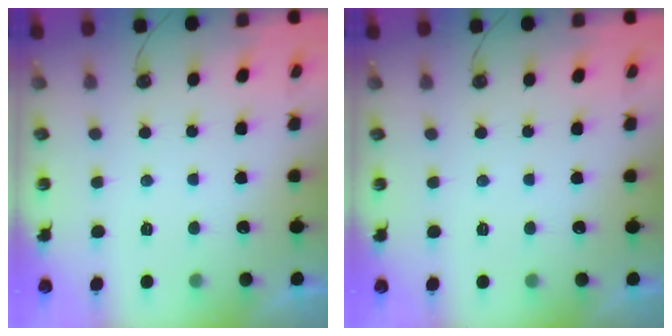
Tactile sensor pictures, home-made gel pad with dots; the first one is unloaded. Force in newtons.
{"total": 0.0}